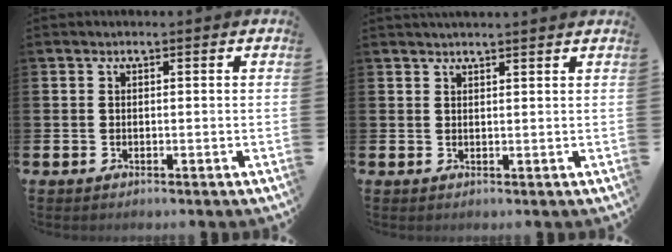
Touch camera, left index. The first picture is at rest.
{"total": 1.7, "force": [1.7, -0.2, 0.1], "torque": [0.003, -0.008, 0.030]}